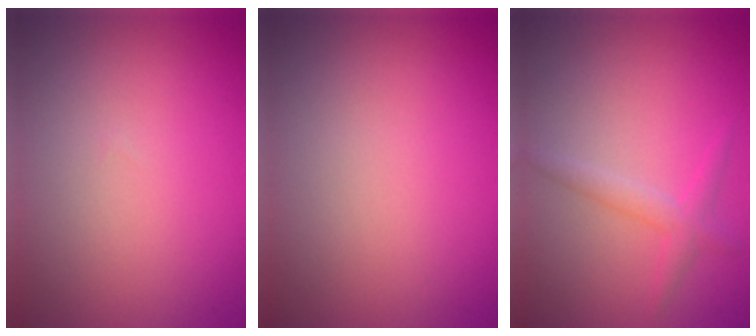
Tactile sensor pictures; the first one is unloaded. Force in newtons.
{"total": 0.0}
{"total": 1.8, "press": 1.8, "slide": 0.0}